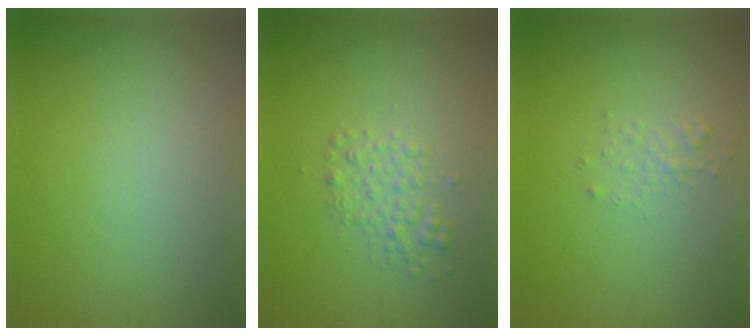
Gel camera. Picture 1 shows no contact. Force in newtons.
{"total": 2.2, "press": 2.2, "slide": 0.0}
{"total": 1.1, "press": 1.1, "slide": 0.1}